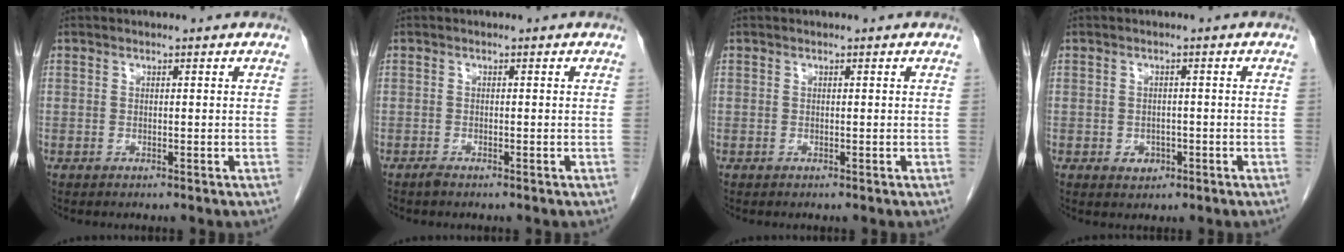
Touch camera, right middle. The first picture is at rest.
{"total": 0.6, "force": [-0.6, 0.0, 0.2], "torque": [-0.011, -0.002, -0.011]}
{"total": 0.0}
{"total": 2.0, "force": [-0.8, 1.6, 0.9], "torque": [-0.013, 0.004, -0.004]}